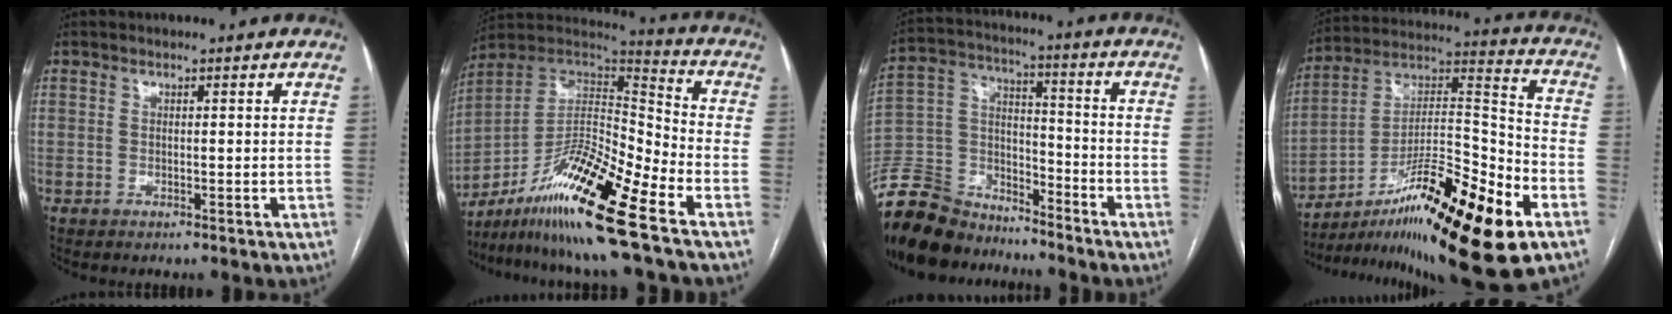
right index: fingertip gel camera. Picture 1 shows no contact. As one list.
[{"total": 18.5, "force": [-11.5, 0.9, 14.5], "torque": [-0.282, -0.006, -0.205]}, {"total": 15.5, "force": [-13.8, 5.8, 3.8], "torque": [-0.082, 0.024, -0.256]}, {"total": 24.8, "force": [-13.5, 2.8, 20.7], "torque": [-0.306, 0.000, -0.216]}]